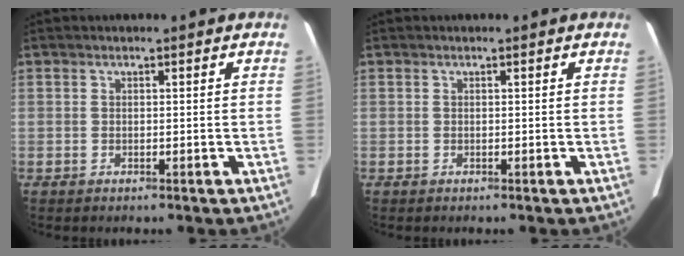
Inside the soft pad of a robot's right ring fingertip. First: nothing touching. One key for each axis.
{"total": 0.0}